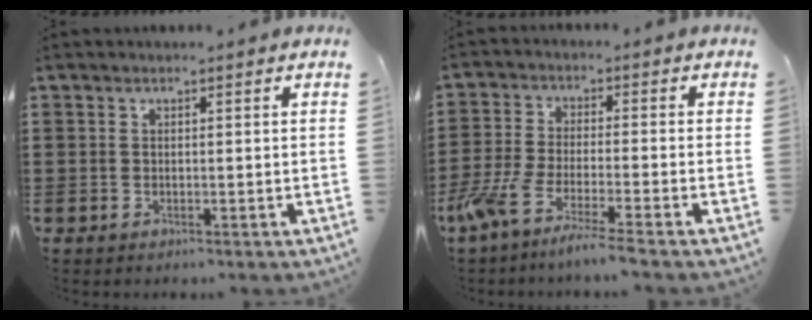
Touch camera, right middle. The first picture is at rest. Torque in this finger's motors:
{"motor_torque": [1.51, -0.63, 0.59, 0.17]}